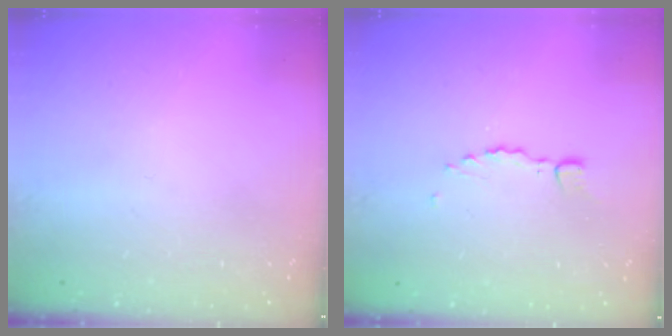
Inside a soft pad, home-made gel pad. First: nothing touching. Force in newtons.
{"total": 0.0}